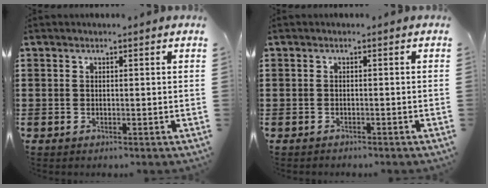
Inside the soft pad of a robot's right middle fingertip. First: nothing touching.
{"total": 0.7, "force": [-0.6, 0.3, -0.1], "torque": [0.002, 0.004, -0.015]}